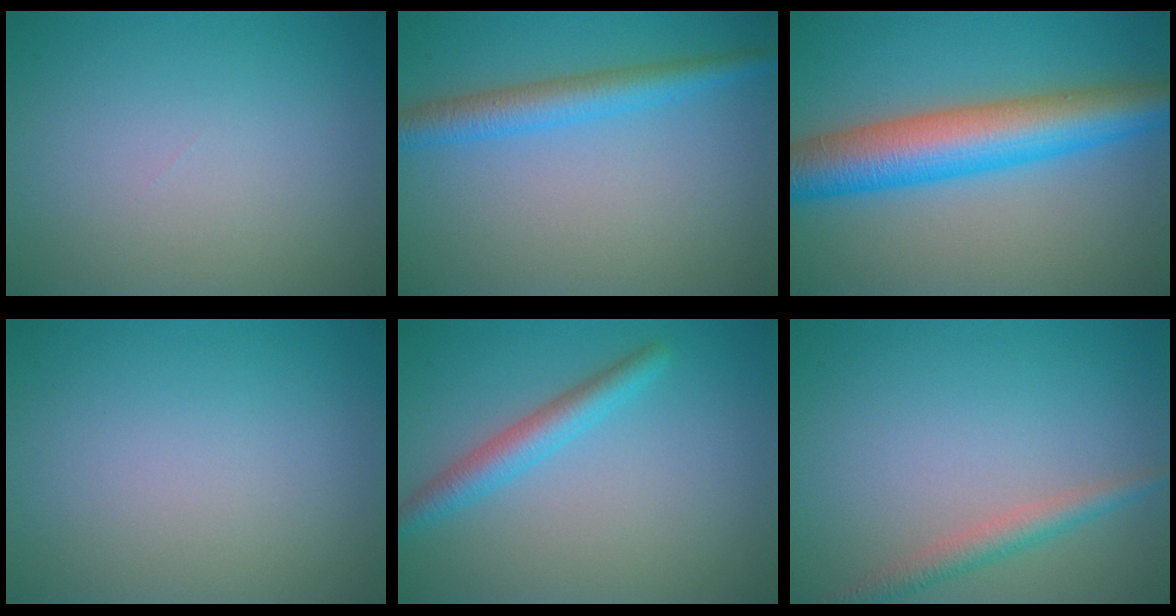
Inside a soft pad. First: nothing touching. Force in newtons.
{"total": 3.6, "press": 3.6, "slide": 0.1}
{"total": 9.2, "press": 9.2, "slide": 0.0}
{"total": 0.0}
{"total": 2.9, "press": 2.9, "slide": 0.2}
{"total": 2.3, "press": 2.3, "slide": 0.1}